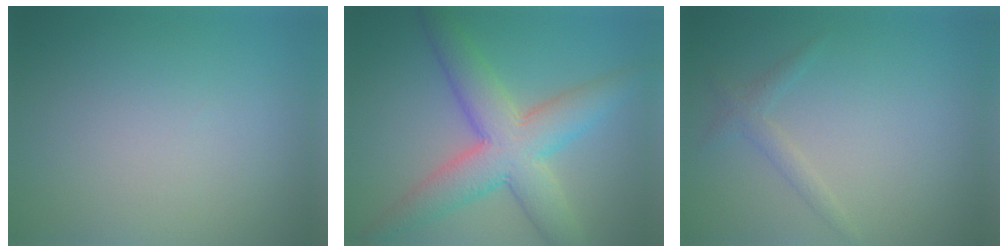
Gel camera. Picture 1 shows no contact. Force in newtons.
{"total": 8.0, "press": 8.0, "slide": 0.5}
{"total": 1.4, "press": 1.4, "slide": 0.1}